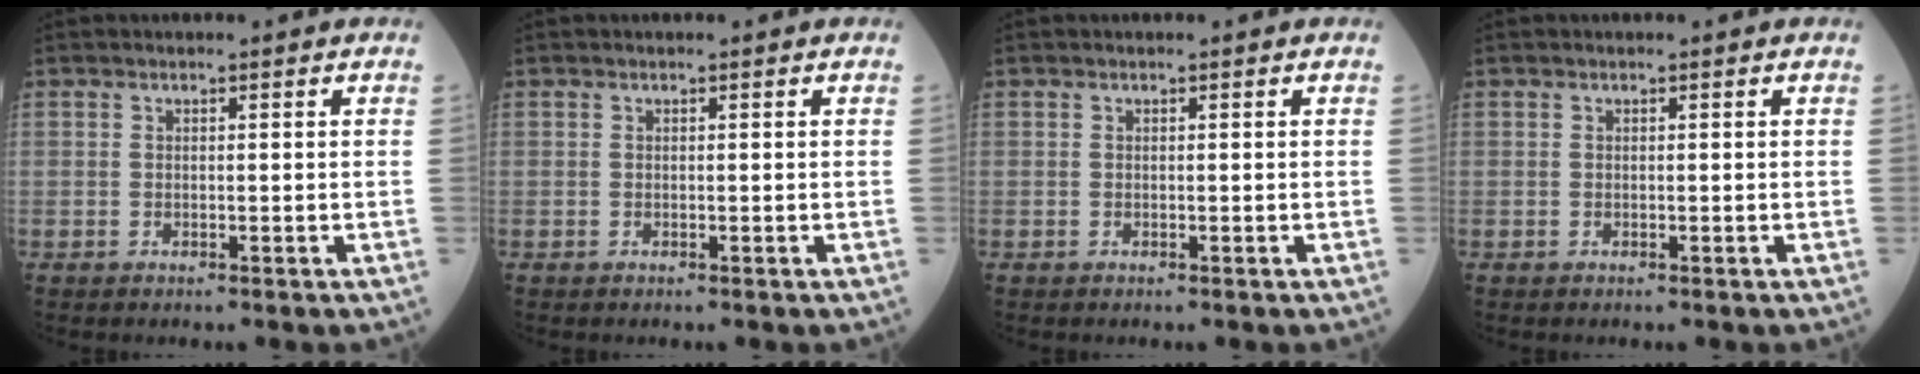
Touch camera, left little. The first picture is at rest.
{"total": 0.0}
{"total": 0.0}
{"total": 0.0}